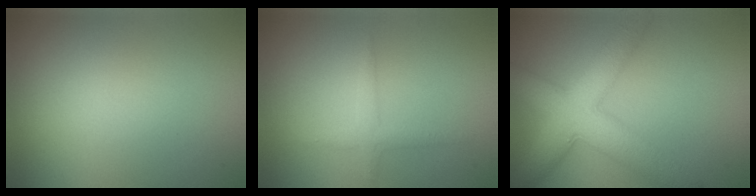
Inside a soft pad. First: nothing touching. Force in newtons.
{"total": 1.4, "press": 1.4, "slide": 0.0}
{"total": 7.3, "press": 7.3, "slide": 0.3}